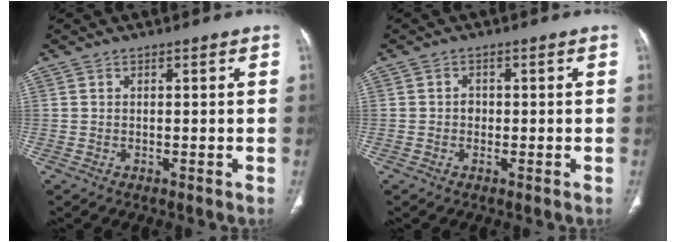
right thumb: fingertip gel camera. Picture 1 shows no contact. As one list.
[{"total": 1.5, "force": [-0.1, 1.3, 0.7], "torque": [-0.004, 0.005, -0.004]}]